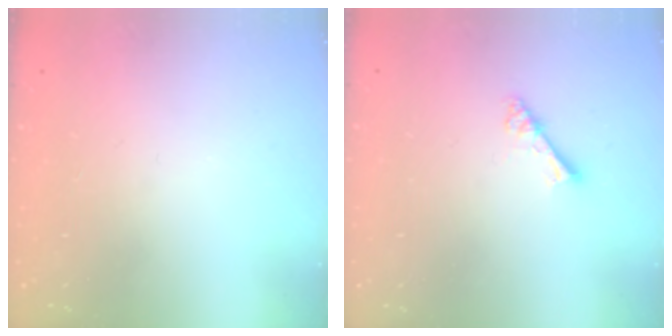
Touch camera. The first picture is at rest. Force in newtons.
{"total": 3.6, "press": 3.6, "slide": 0.3}